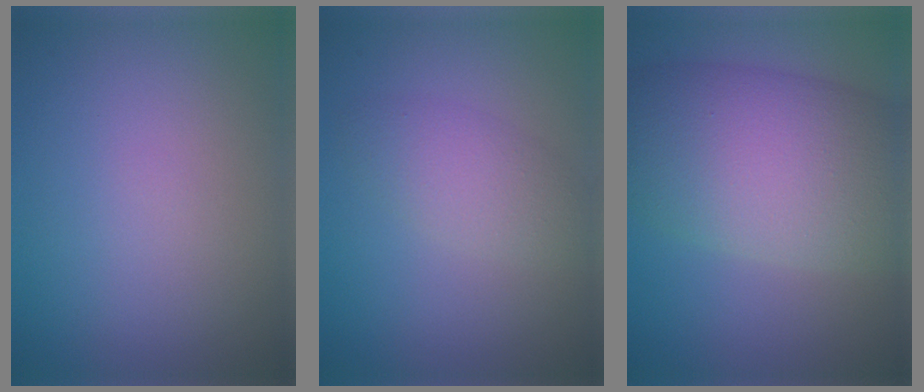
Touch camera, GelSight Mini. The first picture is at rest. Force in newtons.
{"total": 2.9, "press": 2.9, "slide": 0.1}
{"total": 11.9, "press": 11.9, "slide": 0.4}